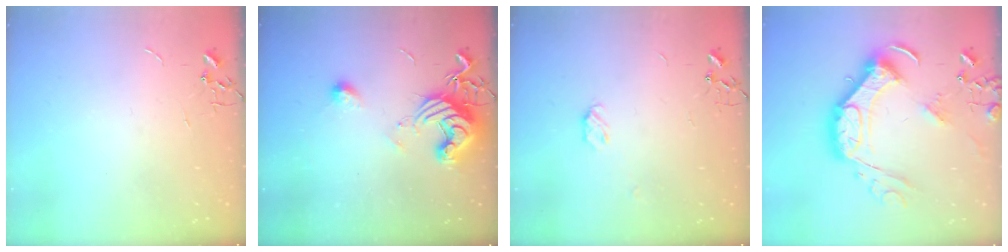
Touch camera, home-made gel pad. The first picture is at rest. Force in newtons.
{"total": 14.1, "press": 14.0, "slide": 1.4}
{"total": 4.7, "press": 4.6, "slide": 0.7}
{"total": 20.4, "press": 20.4, "slide": 1.2}